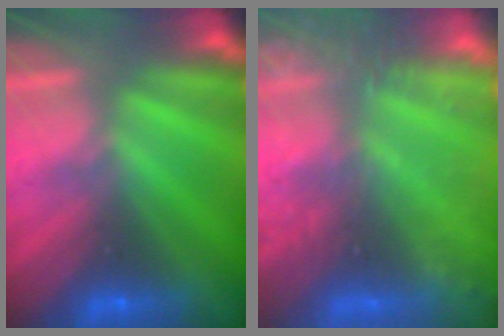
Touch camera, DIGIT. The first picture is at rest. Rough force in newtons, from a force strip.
{"total": 6.8}